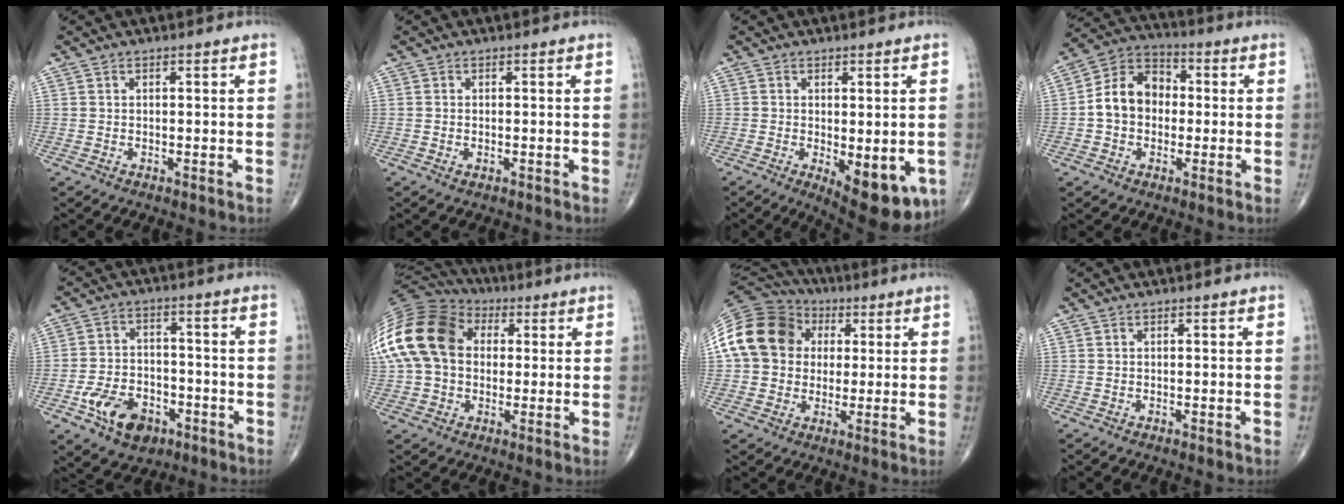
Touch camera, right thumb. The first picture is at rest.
{"total": 0.9, "force": [-0.3, 0.5, 0.7], "torque": [-0.015, 0.001, -0.004]}
{"total": 12.0, "force": [-4.0, 5.2, 10.0], "torque": [-0.120, -0.015, -0.044]}
{"total": 10.6, "force": [-0.4, 8.4, 6.5], "torque": [-0.097, 0.036, -0.020]}
{"total": 11.2, "force": [-5.2, 7.5, 6.6], "torque": [-0.092, 0.029, -0.083]}
{"total": 22.8, "force": [4.0, 16.9, 14.9], "torque": [-0.335, 0.055, 0.074]}
{"total": 17.7, "force": [3.1, 14.5, 9.7], "torque": [-0.181, 0.032, 0.050]}
{"total": 0.0}